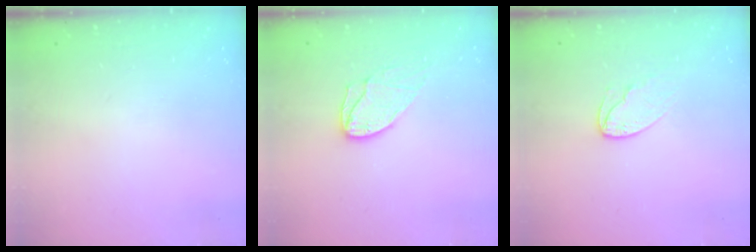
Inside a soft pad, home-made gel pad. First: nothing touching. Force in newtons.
{"total": 9.0, "press": 9.0, "slide": 0.7}
{"total": 7.1, "press": 7.1, "slide": 0.5}